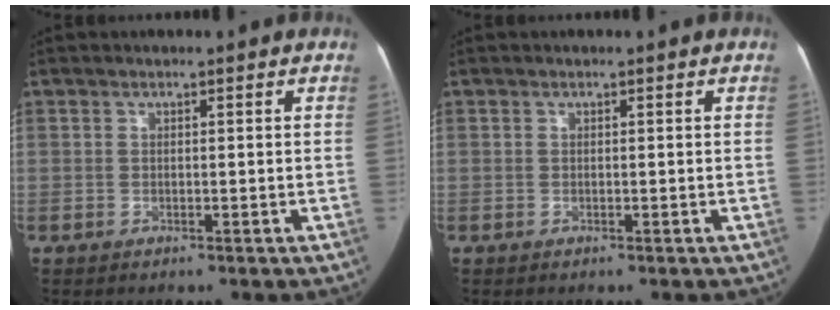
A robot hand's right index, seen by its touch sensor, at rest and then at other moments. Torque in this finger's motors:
{"motor_torque": [-0.04, 0.01, 0.00, -0.01]}